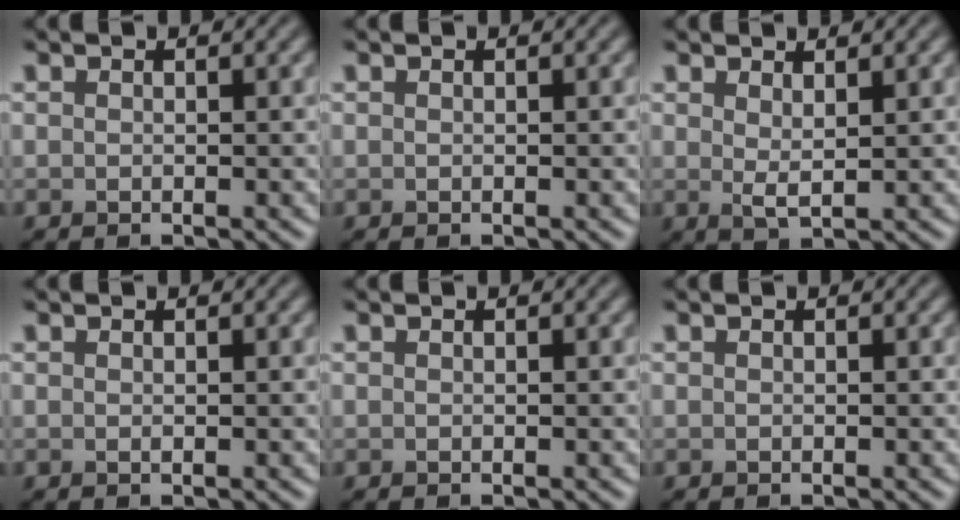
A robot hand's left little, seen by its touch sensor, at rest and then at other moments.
{"total": 0.0}
{"total": 1.6, "force": [0.9, 0.3, 1.2], "torque": [-0.027, -0.009, 0.018]}
{"total": 0.0}
{"total": 0.0}
{"total": 0.0}